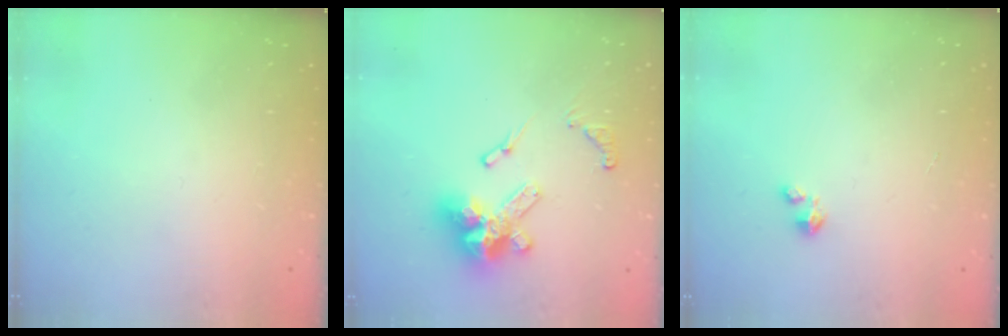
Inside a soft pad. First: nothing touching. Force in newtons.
{"total": 14.1, "press": 14.1, "slide": 0.9}
{"total": 1.4, "press": 1.4, "slide": 0.2}